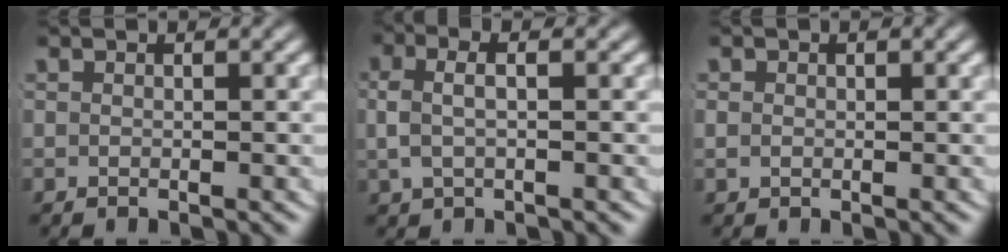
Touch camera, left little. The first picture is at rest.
{"total": 3.2, "force": [0.3, 1.7, 2.6], "torque": [-0.057, 0.003, 0.007]}
{"total": 0.9, "force": [0.0, 0.8, 0.5], "torque": [-0.010, -0.005, 0.004]}